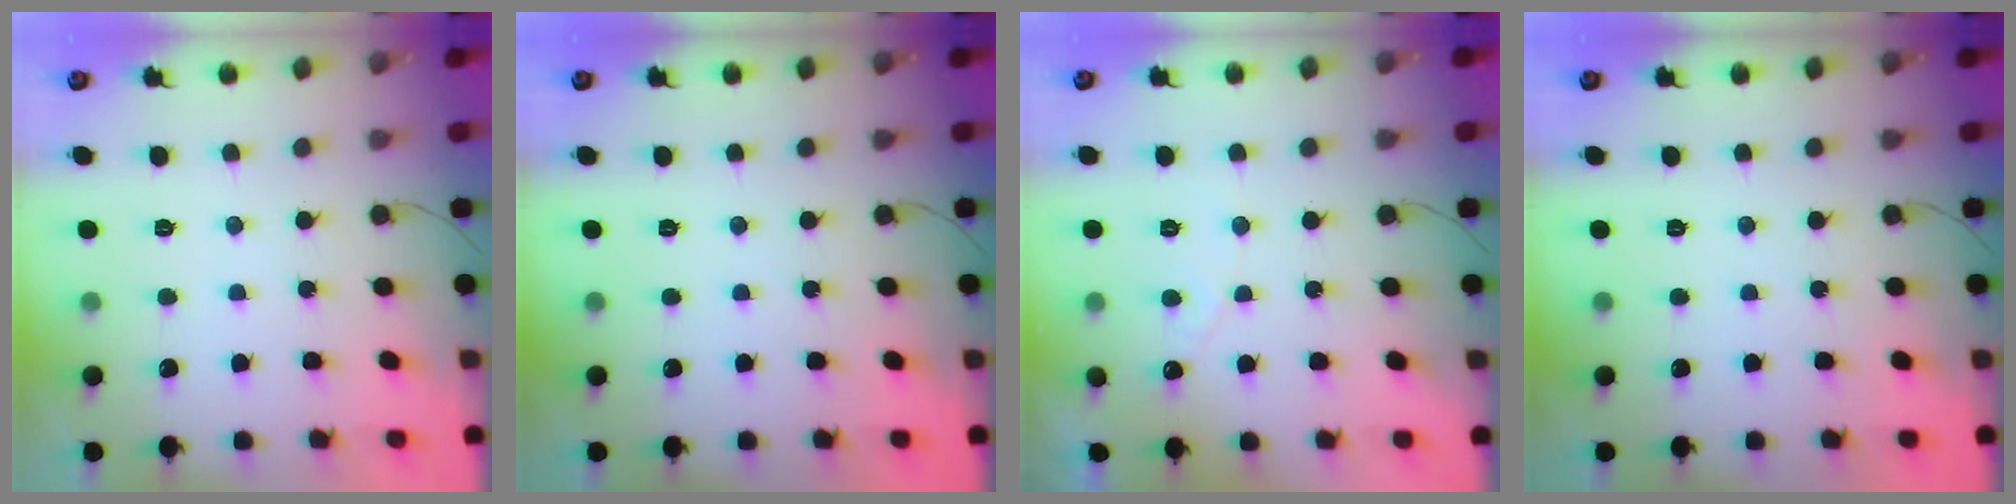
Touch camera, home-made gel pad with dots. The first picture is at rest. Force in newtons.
{"total": 0.0}
{"total": 2.7, "press": 2.7, "slide": 0.0}
{"total": 0.0}